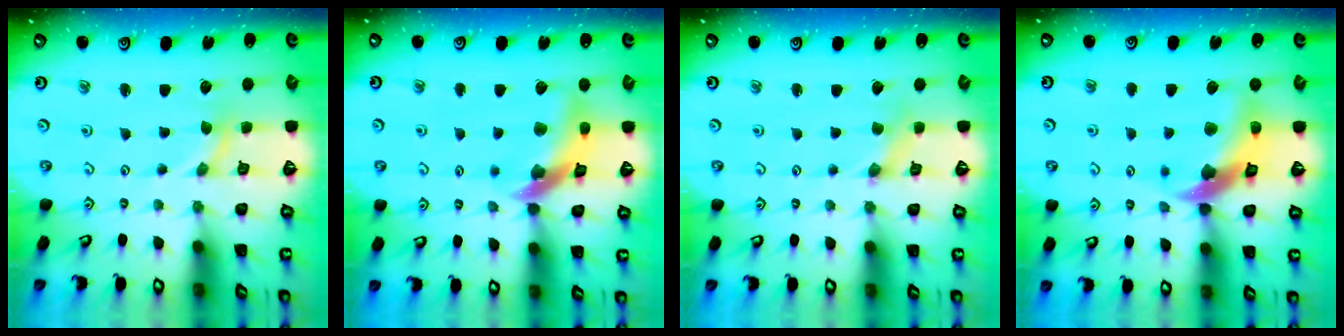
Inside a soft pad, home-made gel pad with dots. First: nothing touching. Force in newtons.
{"total": 11.7, "press": 11.7, "slide": 1.4}
{"total": 0.0}
{"total": 12.9, "press": 12.8, "slide": 1.8}